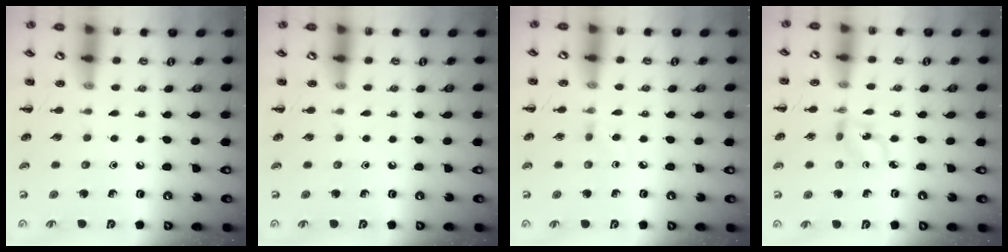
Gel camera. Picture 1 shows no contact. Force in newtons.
{"total": 0.0}
{"total": 2.7, "press": 2.5, "slide": 0.9}
{"total": 1.8, "press": 1.7, "slide": 0.5}